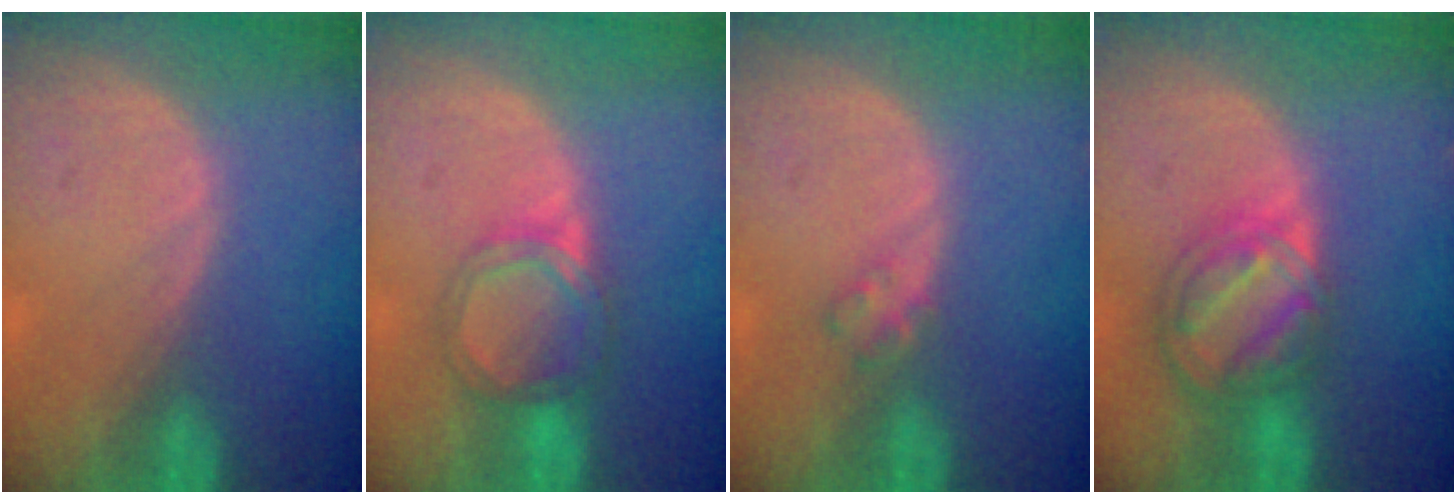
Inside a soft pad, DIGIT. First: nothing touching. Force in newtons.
{"total": 5.3, "press": 4.8, "slide": 2.2}
{"total": 1.7, "press": 1.7, "slide": 0.3}
{"total": 8.3, "press": 7.1, "slide": 4.3}